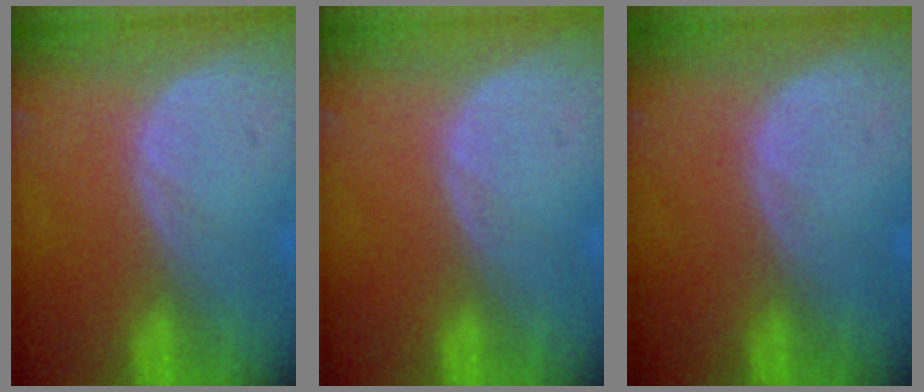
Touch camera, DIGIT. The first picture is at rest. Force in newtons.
{"total": 0.0}
{"total": 0.0}